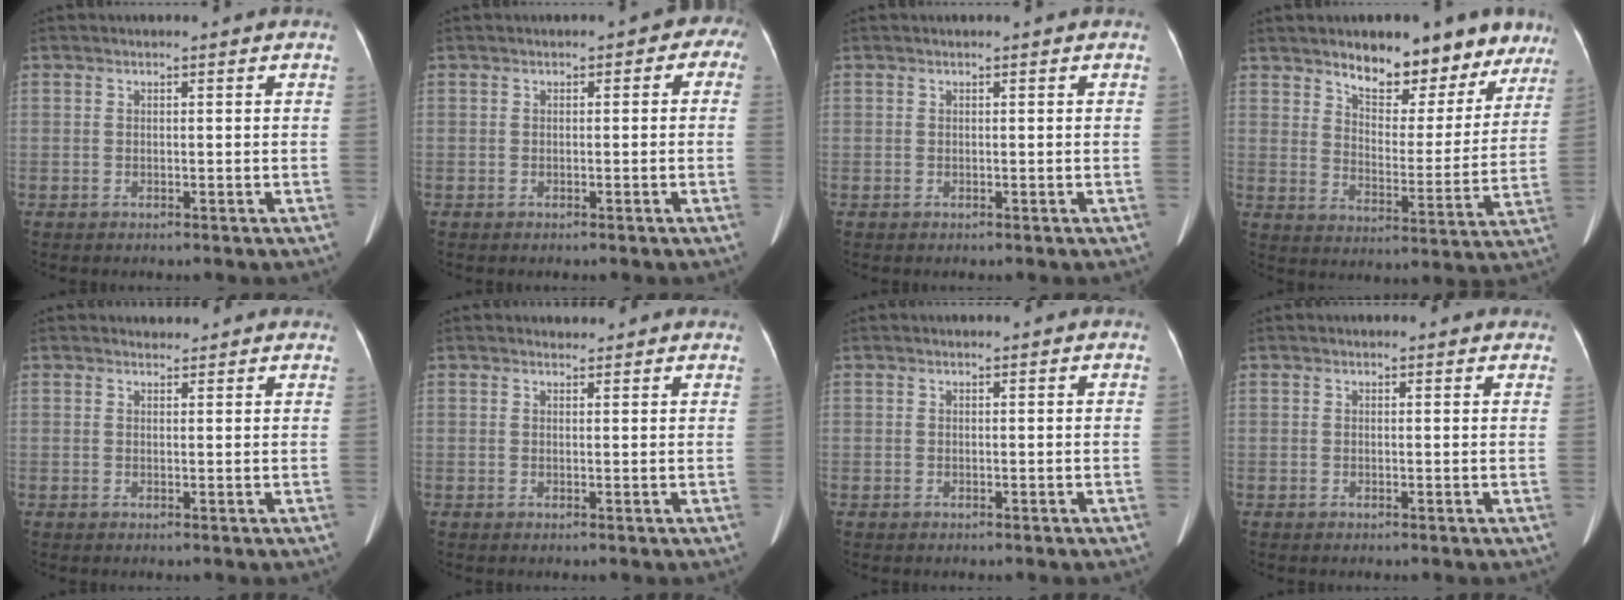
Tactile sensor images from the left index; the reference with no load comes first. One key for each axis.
{"total": 2.9, "fx": -0.1, "fy": 2.1, "fz": 1.9, "tx": -0.007, "ty": 0.021, "tz": -0.009}
{"total": 0.0}
{"total": 13.8, "fx": 11.1, "fy": 5.4, "fz": 6.3, "tx": -0.064, "ty": -0.009, "tz": 0.150}
{"total": 1.8, "fx": 1.7, "fy": 0.7, "fz": -0.1, "tx": -0.002, "ty": 0.010, "tz": 0.020}
{"total": 1.7, "fx": 1.5, "fy": 0.6, "fz": 0.0, "tx": -0.004, "ty": 0.009, "tz": 0.019}
{"total": 0.0}
{"total": 2.2, "fx": 2.0, "fy": 0.8, "fz": 0.5, "tx": -0.006, "ty": 0.007, "tz": 0.012}